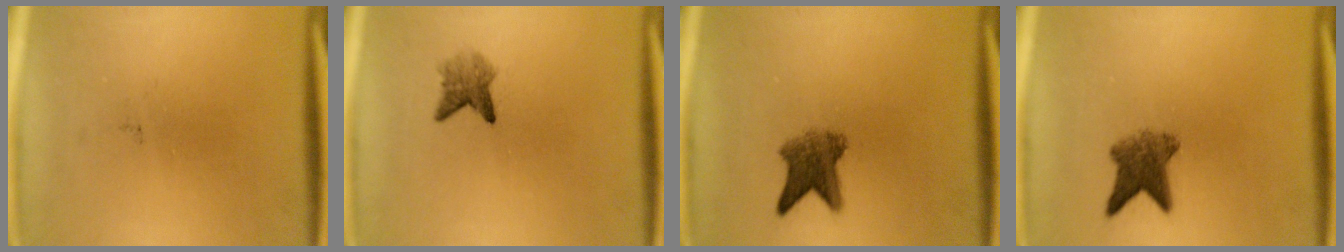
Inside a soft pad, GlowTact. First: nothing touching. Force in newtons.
{"total": 2.6}
{"total": 5.2}
{"total": 5.1}